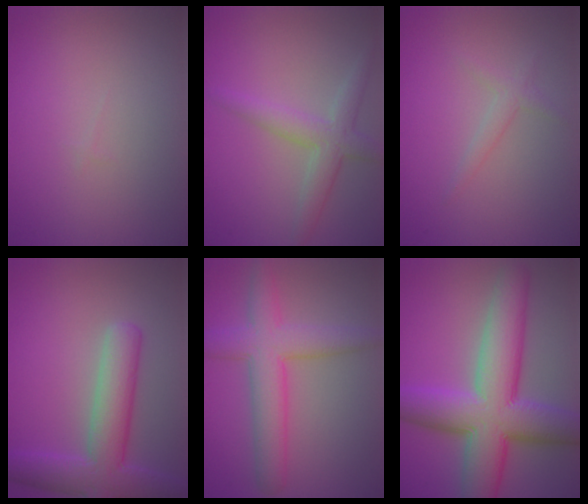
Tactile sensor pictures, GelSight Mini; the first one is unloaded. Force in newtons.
{"total": 3.3, "press": 3.3, "slide": 0.2}
{"total": 1.3, "press": 1.3, "slide": 0.1}
{"total": 6.7, "press": 6.7, "slide": 0.4}
{"total": 5.5, "press": 5.5, "slide": 0.2}
{"total": 11.4, "press": 11.4, "slide": 0.3}